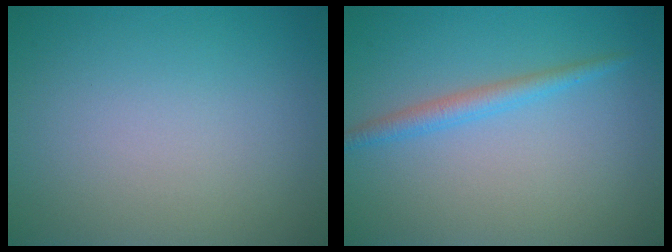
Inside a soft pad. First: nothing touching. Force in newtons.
{"total": 2.0, "press": 2.0, "slide": 0.1}